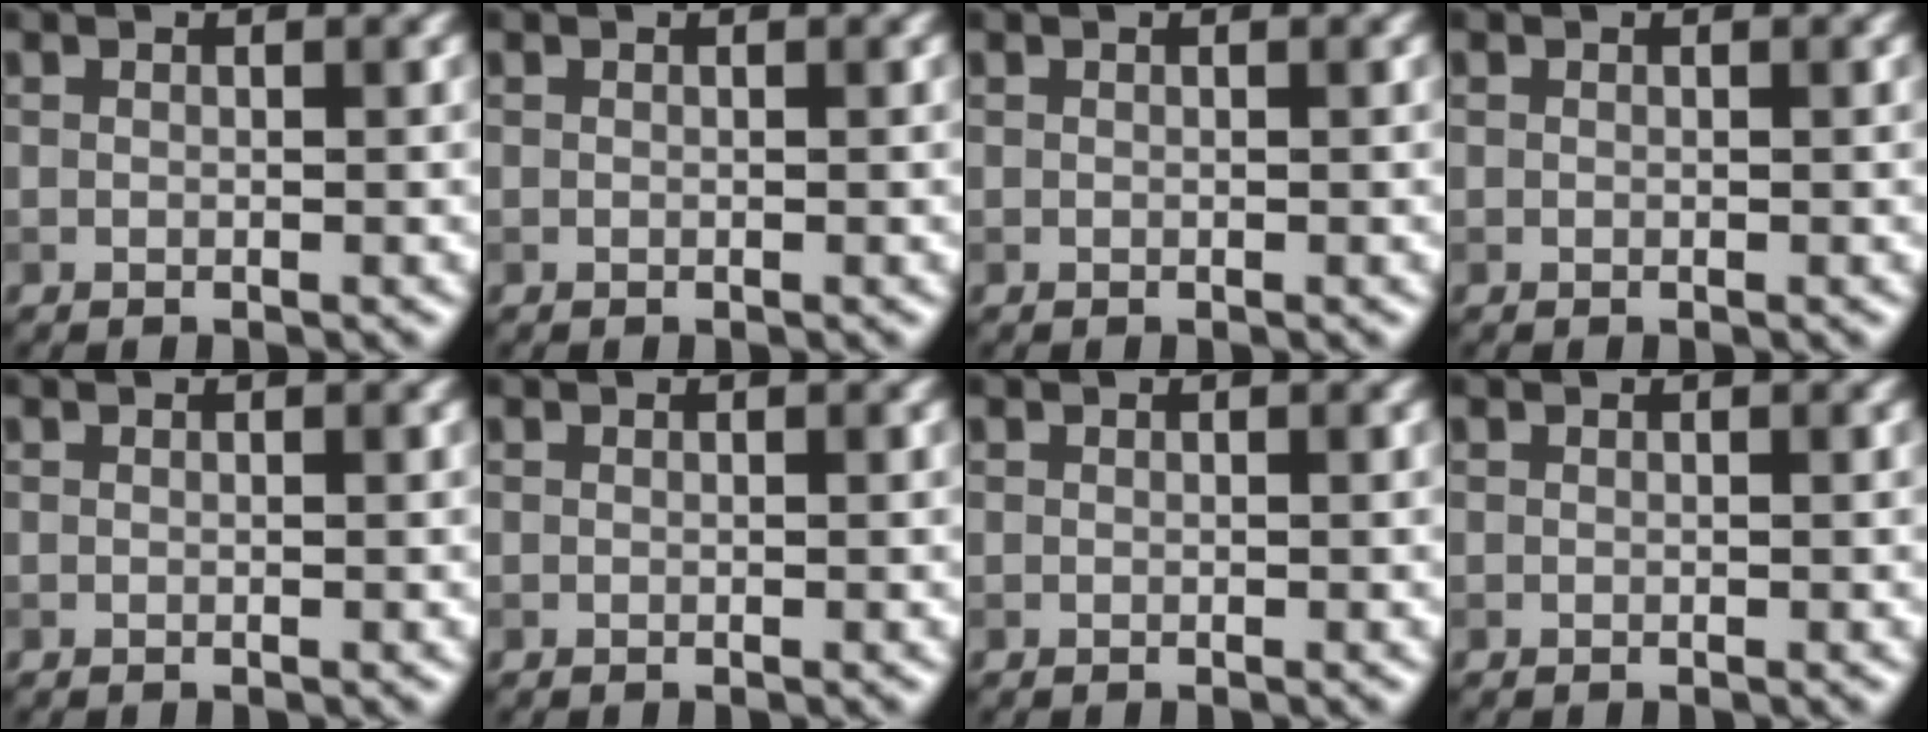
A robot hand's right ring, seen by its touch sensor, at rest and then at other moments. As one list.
[{"total": 0.0}, {"total": 0.0}, {"total": 0.0}, {"total": 0.0}, {"total": 0.0}, {"total": 0.0}, {"total": 0.0}]